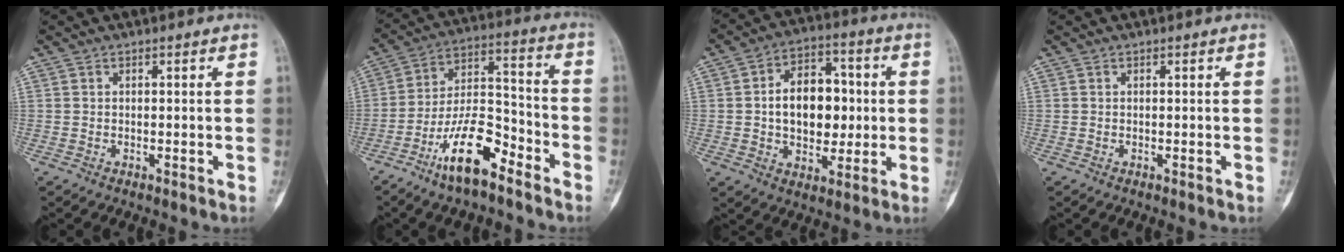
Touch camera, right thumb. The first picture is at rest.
{"total": 14.1, "force": [-8.8, 5.1, 9.8], "torque": [-0.174, 0.069, -0.163]}
{"total": 14.3, "force": [0.4, 9.7, 10.6], "torque": [-0.122, 0.021, 0.010]}
{"total": 0.0}